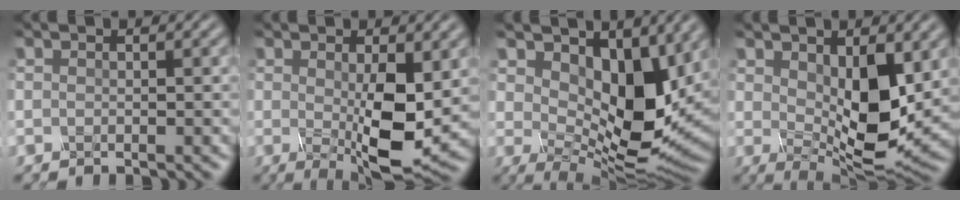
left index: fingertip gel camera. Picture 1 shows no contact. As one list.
[{"total": 6.6, "force": [-0.1, 2.1, 6.3], "torque": [-0.119, -0.015, 0.008]}, {"total": 8.9, "force": [3.1, 4.7, 6.8], "torque": [-0.122, -0.013, 0.056]}, {"total": 7.8, "force": [0.8, 3.7, 6.8], "torque": [-0.123, -0.009, 0.028]}]